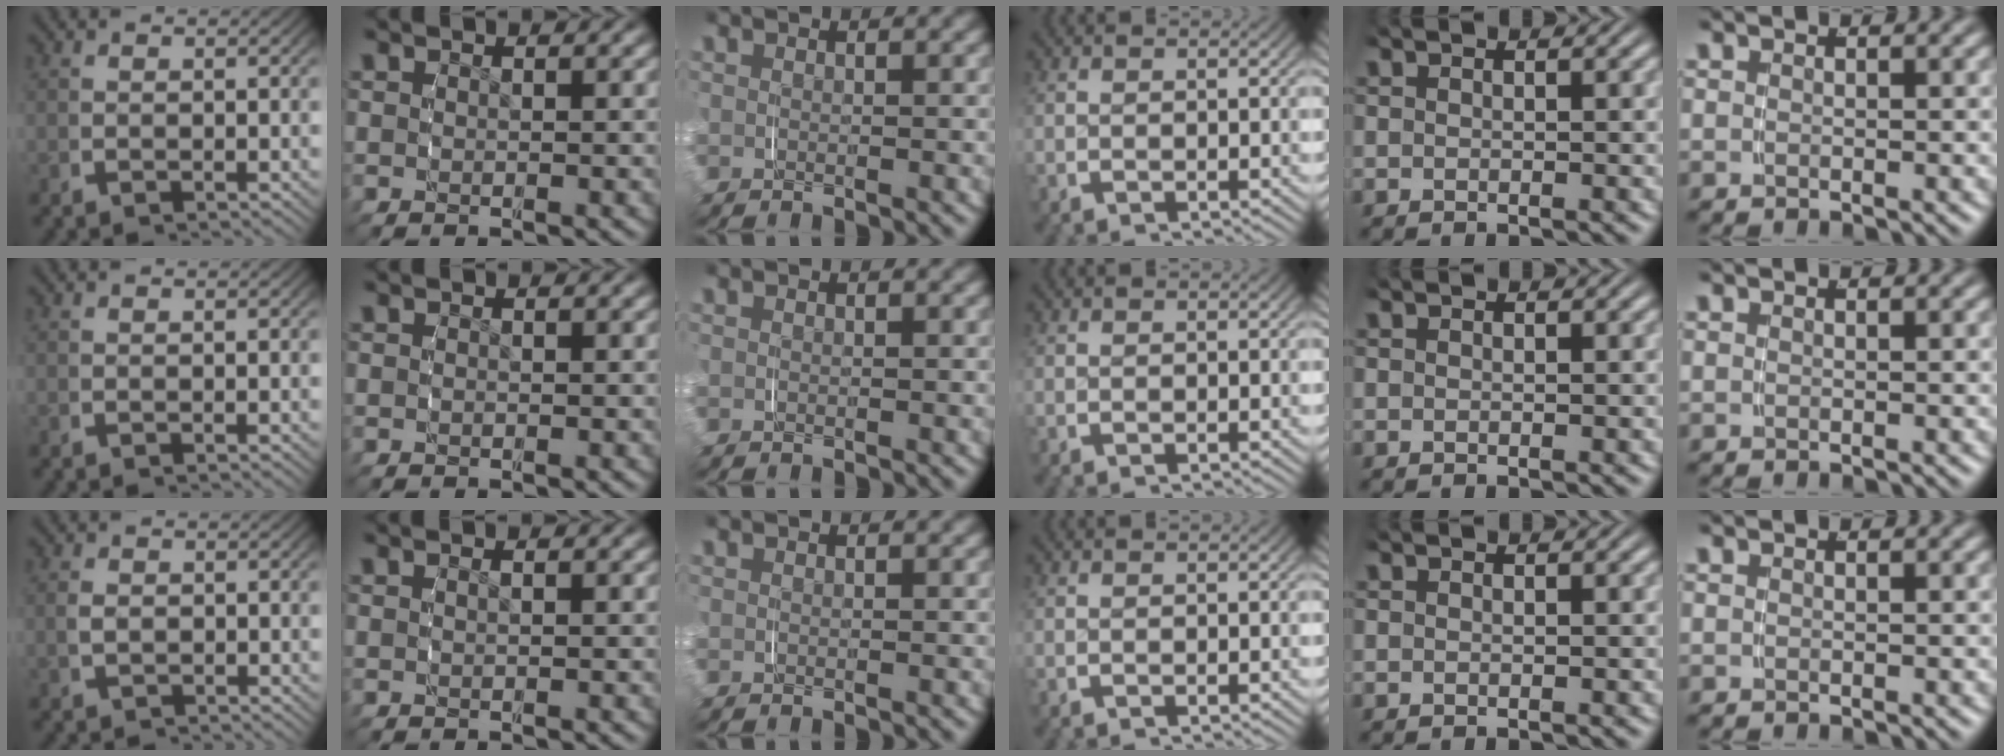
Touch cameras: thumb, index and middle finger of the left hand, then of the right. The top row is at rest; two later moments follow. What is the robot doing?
{"motion": "grasp_and_lifting", "object": "pen bag"}